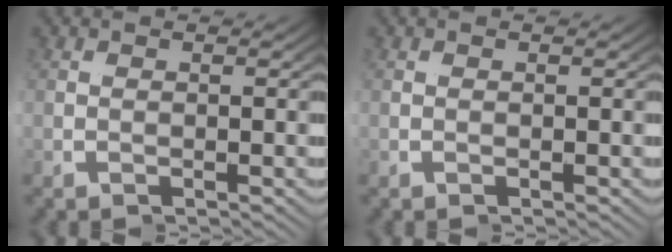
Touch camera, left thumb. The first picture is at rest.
{"total": 0.0}